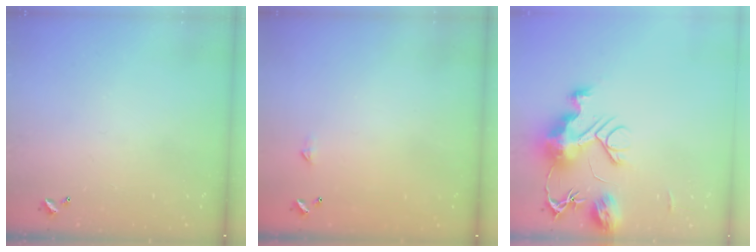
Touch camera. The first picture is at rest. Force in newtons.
{"total": 2.3, "press": 2.3, "slide": 0.4}
{"total": 13.2, "press": 13.2, "slide": 1.1}